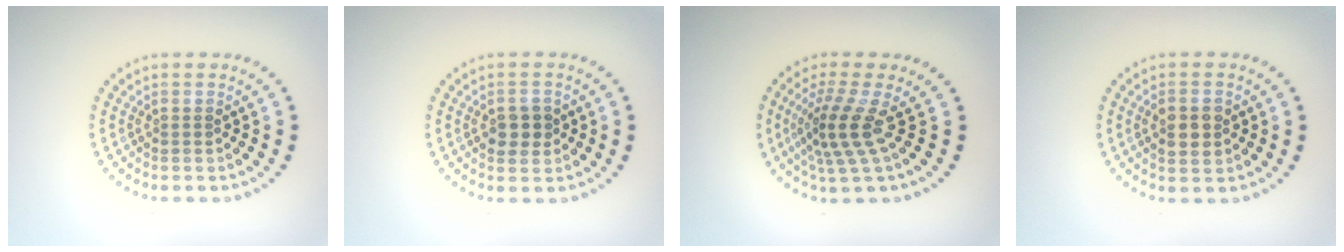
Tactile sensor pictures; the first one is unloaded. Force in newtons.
{"total": 2.2, "press": 2.2, "slide": 0.3}
{"total": 3.8, "press": 2.7, "slide": 2.7}
{"total": 2.5, "press": 2.5, "slide": 0.2}